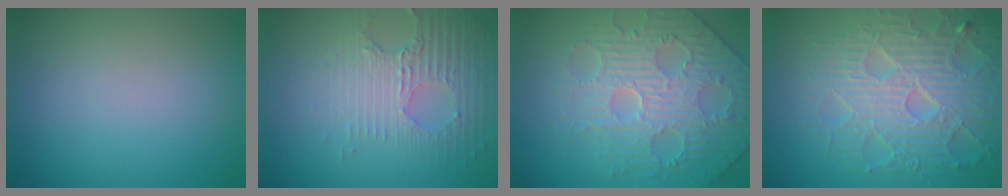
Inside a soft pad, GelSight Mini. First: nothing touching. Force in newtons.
{"total": 3.5, "press": 3.3, "slide": 1.2}
{"total": 5.3, "press": 5.2, "slide": 1.2}
{"total": 8.0, "press": 6.1, "slide": 5.1}